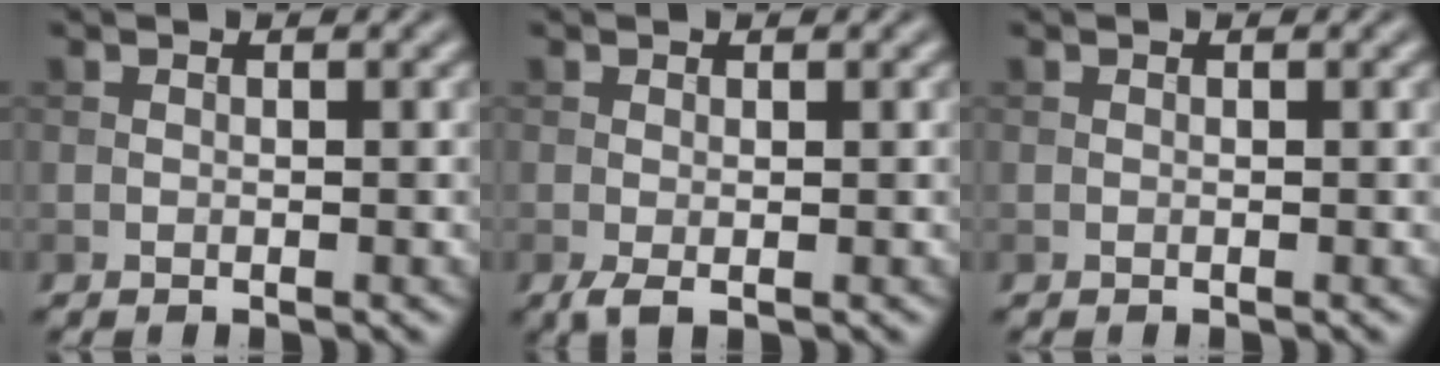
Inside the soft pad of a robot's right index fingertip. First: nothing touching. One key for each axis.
{"total": 1.2, "fx": -0.4, "fy": 0.3, "fz": 1.1, "tx": -0.026, "ty": -0.004, "tz": -0.008}
{"total": 0.0}